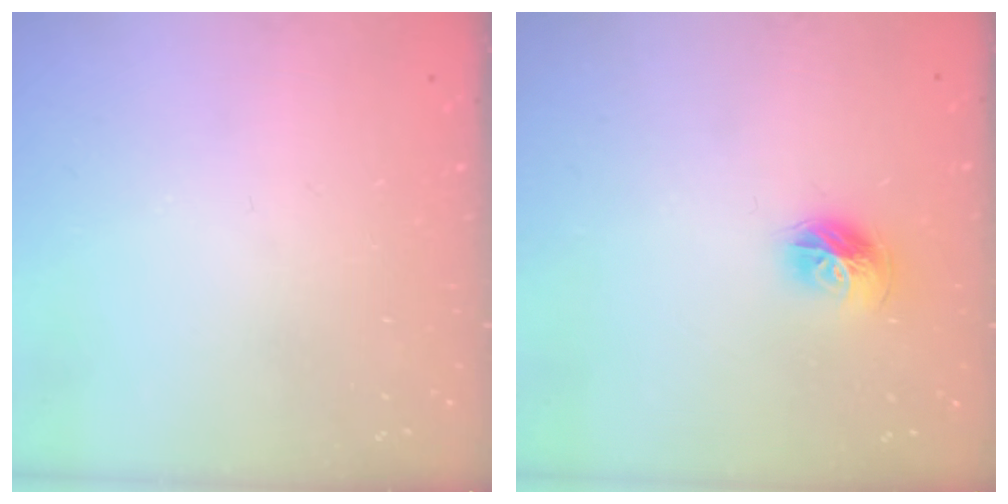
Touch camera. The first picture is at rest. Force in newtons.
{"total": 10.0, "press": 9.9, "slide": 1.2}